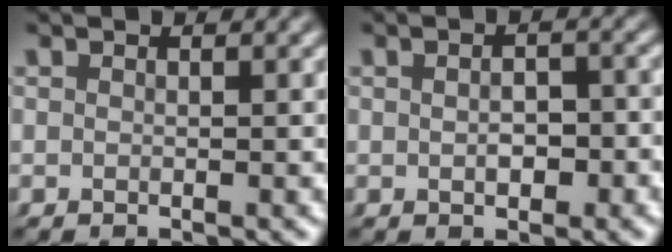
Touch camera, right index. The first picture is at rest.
{"total": 1.8, "force": [-0.6, 1.1, 1.2], "torque": [-0.017, -0.004, -0.010]}